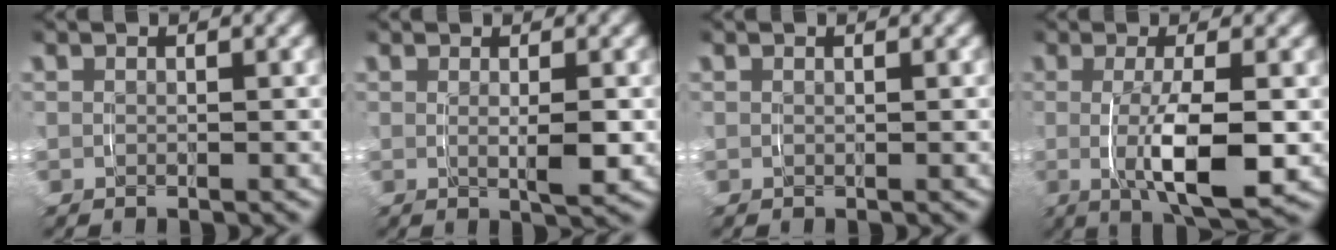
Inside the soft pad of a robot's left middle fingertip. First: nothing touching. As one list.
[{"total": 2.2, "force": [0.1, 0.1, 2.1], "torque": [-0.033, -0.006, 0.004]}, {"total": 0.0}, {"total": 6.4, "force": [-0.8, 1.4, 6.2], "torque": [-0.099, -0.007, -0.009]}]